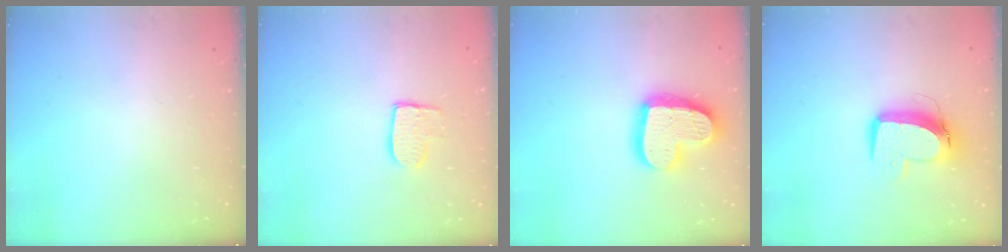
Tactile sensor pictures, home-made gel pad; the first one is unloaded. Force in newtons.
{"total": 7.8, "press": 7.8, "slide": 0.5}
{"total": 19.6, "press": 19.5, "slide": 1.4}
{"total": 11.7, "press": 11.6, "slide": 1.2}